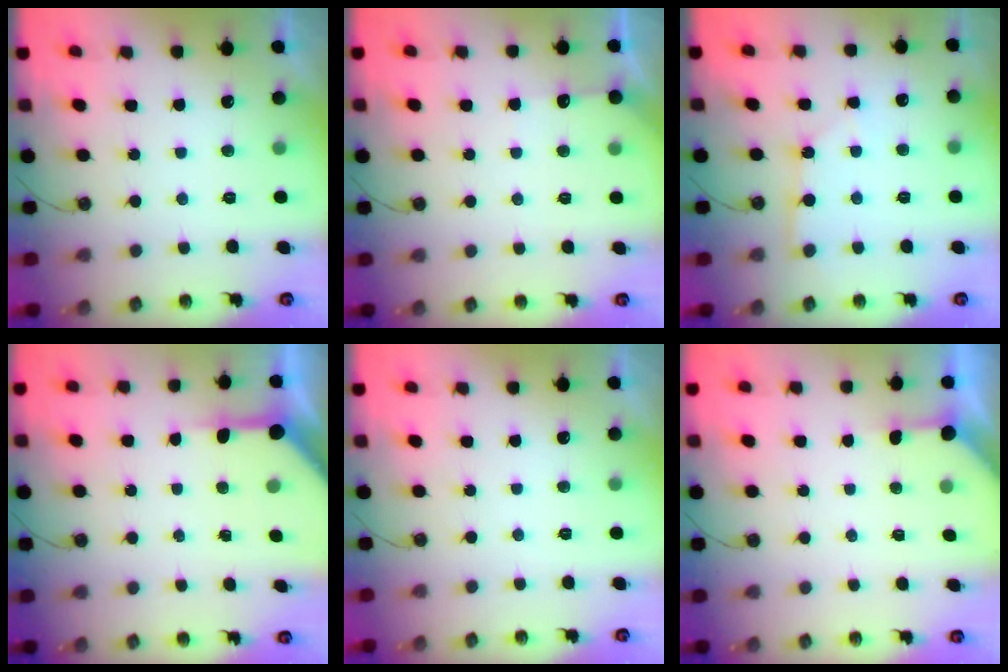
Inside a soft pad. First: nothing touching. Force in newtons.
{"total": 2.9, "press": 2.8, "slide": 0.4}
{"total": 2.8, "press": 2.8, "slide": 0.2}
{"total": 5.6, "press": 5.6, "slide": 0.4}
{"total": 0.0}
{"total": 2.9, "press": 2.8, "slide": 0.3}